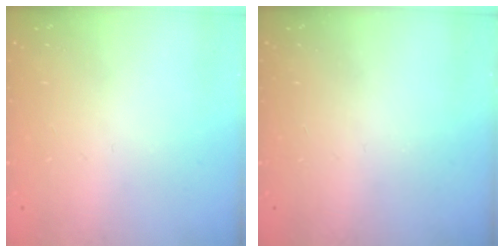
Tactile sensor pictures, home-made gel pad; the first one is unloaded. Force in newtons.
{"total": 0.0}